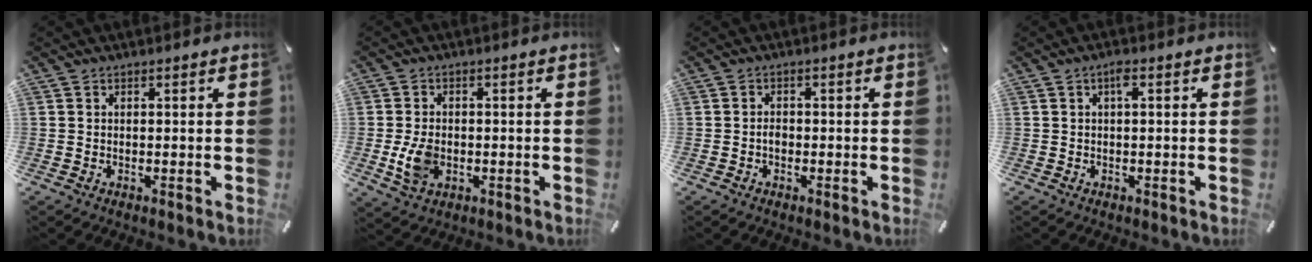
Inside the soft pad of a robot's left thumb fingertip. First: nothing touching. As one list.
[{"total": 6.3, "force": [-1.1, 4.5, 4.3], "torque": [-0.090, -0.004, -0.021]}, {"total": 1.6, "force": [-0.5, 1.0, 1.1], "torque": [-0.024, 0.002, -0.010]}, {"total": 2.0, "force": [0.4, 0.4, 1.9], "torque": [-0.038, 0.005, 0.004]}]